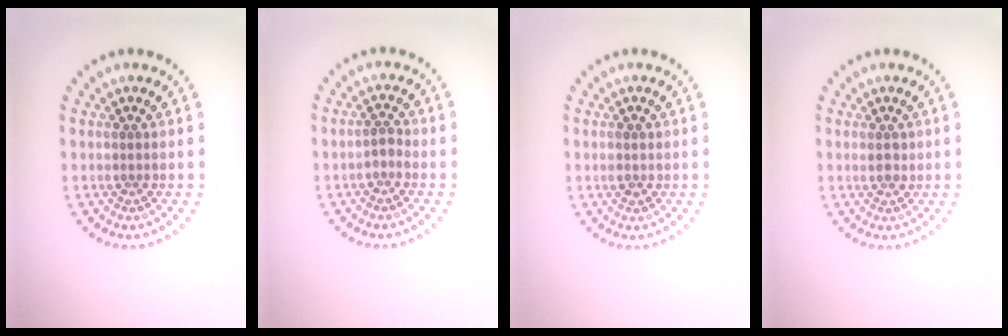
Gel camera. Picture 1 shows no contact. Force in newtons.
{"total": 1.0, "press": 0.9, "slide": 0.4}
{"total": 0.9, "press": 0.9, "slide": 0.1}
{"total": 1.3, "press": 1.3, "slide": 0.3}